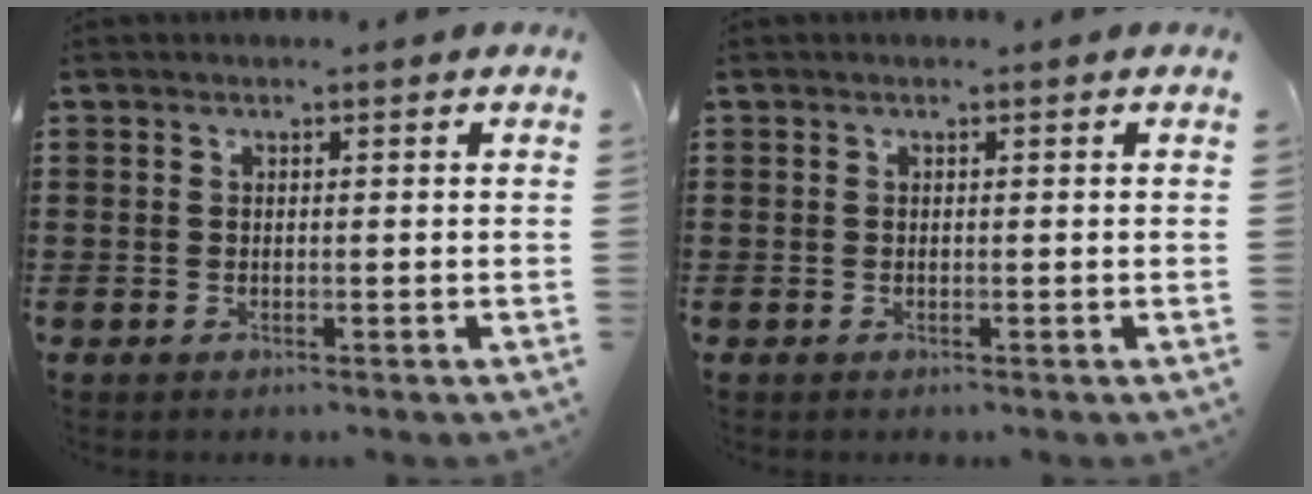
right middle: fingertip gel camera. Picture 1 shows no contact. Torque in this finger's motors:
{"motor_torque": [-0.66, 0.66, -0.01, -0.01]}